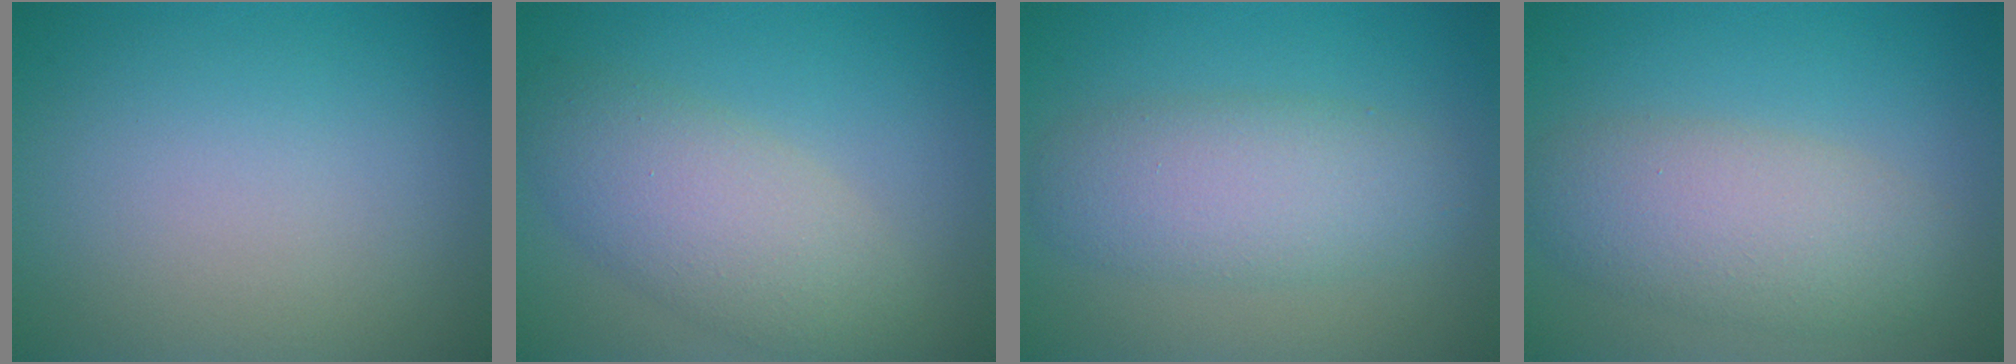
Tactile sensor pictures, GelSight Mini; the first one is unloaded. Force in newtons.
{"total": 5.4, "press": 5.4, "slide": 0.1}
{"total": 4.7, "press": 4.7, "slide": 0.1}
{"total": 5.3, "press": 5.3, "slide": 0.4}